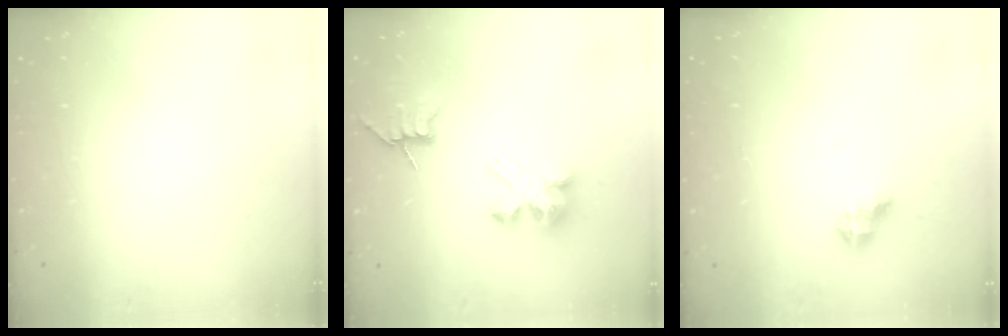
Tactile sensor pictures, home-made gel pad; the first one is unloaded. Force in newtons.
{"total": 7.8, "press": 7.8, "slide": 0.5}
{"total": 6.4, "press": 6.4, "slide": 0.3}